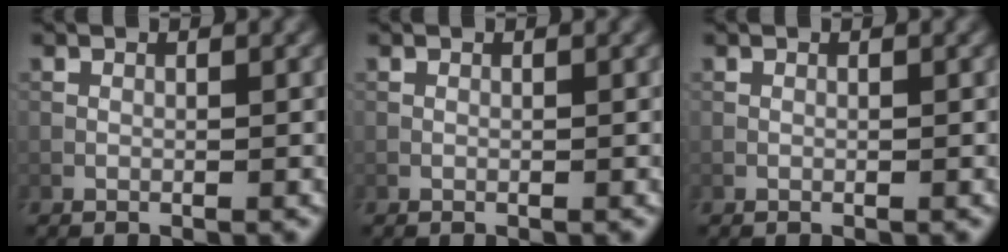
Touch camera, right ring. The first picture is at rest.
{"total": 0.0}
{"total": 0.0}